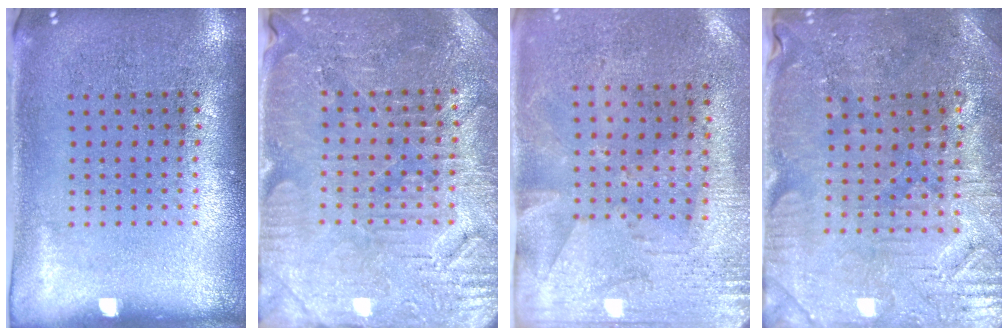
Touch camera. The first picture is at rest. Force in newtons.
{"total": 3.7, "press": 3.6, "slide": 0.6}
{"total": 2.8, "press": 2.2, "slide": 1.6}
{"total": 1.4, "press": 1.4, "slide": 0.4}